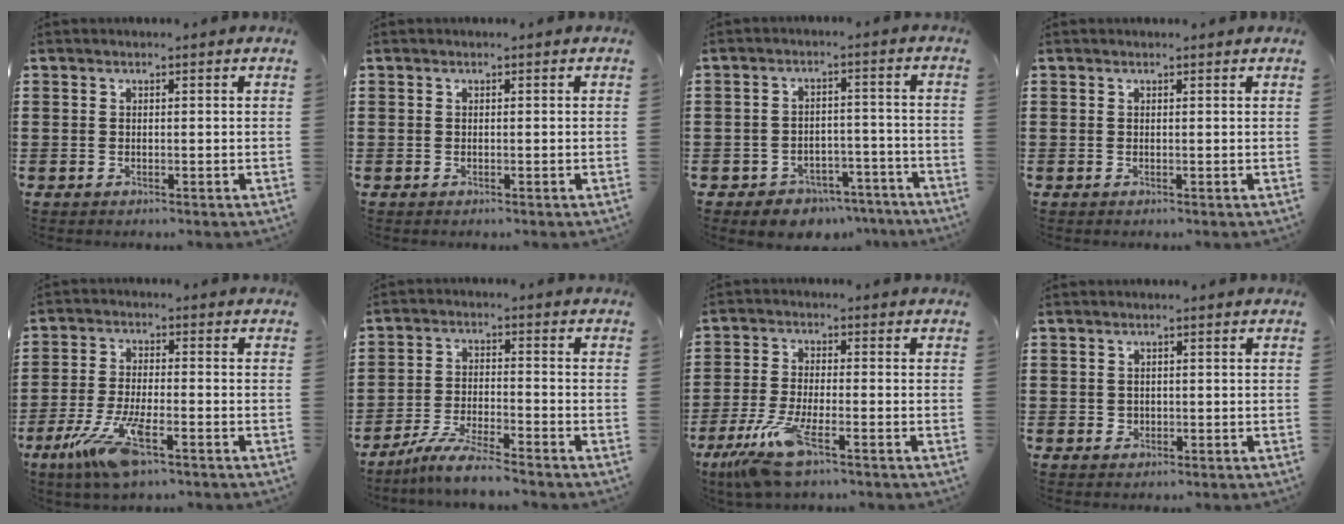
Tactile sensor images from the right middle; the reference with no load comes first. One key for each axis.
{"total": 0.0}
{"total": 4.4, "fx": -4.2, "fy": 1.5, "fz": 0.3, "tx": -0.010, "ty": 0.013, "tz": -0.086}
{"total": 0.0}
{"total": 9.4, "fx": -4.9, "fy": 2.2, "fz": 7.7, "tx": -0.173, "ty": -0.016, "tz": -0.092}
{"total": 6.0, "fx": -5.5, "fy": 0.1, "fz": 2.6, "tx": -0.061, "ty": -0.009, "tz": -0.106}
{"total": 7.7, "fx": -5.2, "fy": 1.4, "fz": 5.5, "tx": -0.132, "ty": -0.022, "tz": -0.100}
{"total": 1.2, "fx": 0.0, "fy": 1.1, "fz": 0.2, "tx": -0.008, "ty": 0.007, "tz": -0.001}